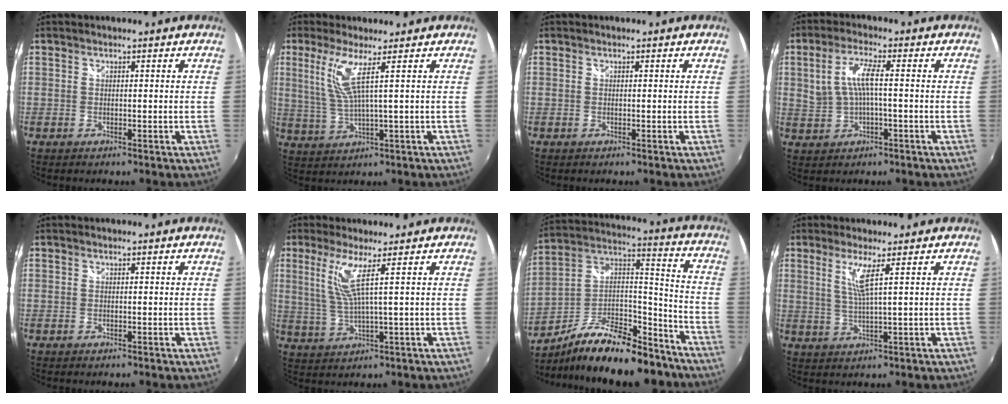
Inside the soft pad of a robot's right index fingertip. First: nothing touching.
{"total": 6.1, "force": [2.7, -0.5, 5.5], "torque": [-0.115, -0.005, 0.061]}
{"total": 0.0}
{"total": 6.0, "force": [-0.1, 1.8, 5.7], "torque": [-0.110, 0.002, 0.006]}
{"total": 0.0}
{"total": 5.8, "force": [2.7, -0.8, 5.0], "torque": [-0.105, -0.007, 0.059]}
{"total": 22.5, "force": [-16.3, 8.4, 13.0], "torque": [-0.229, 0.024, -0.253]}
{"total": 4.2, "force": [2.1, -0.8, 3.5], "torque": [-0.068, -0.006, 0.043]}